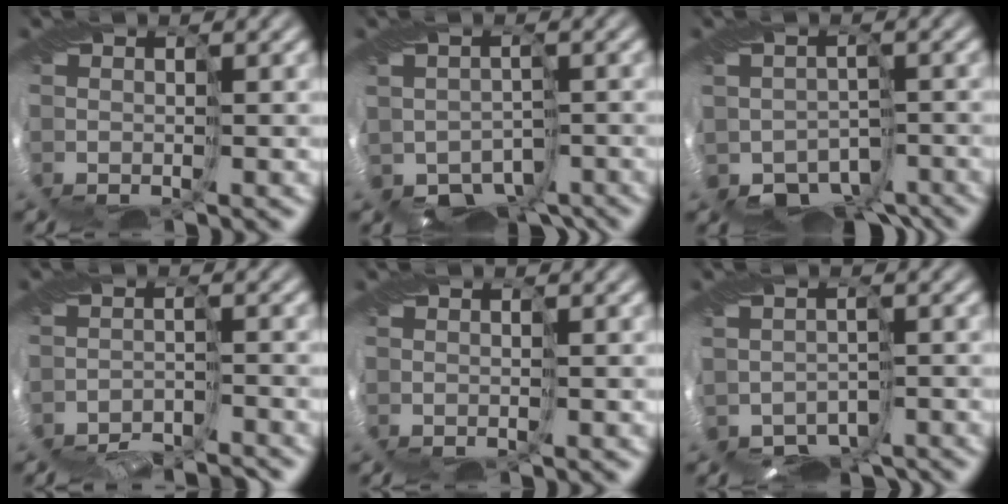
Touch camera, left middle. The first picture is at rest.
{"total": 4.4, "force": [-2.9, 3.0, 1.2], "torque": [-0.010, -0.016, -0.042]}
{"total": 5.0, "force": [-3.5, 3.2, 1.3], "torque": [-0.014, -0.023, -0.053]}
{"total": 5.1, "force": [-5.1, 0.3, -0.1], "torque": [-0.004, -0.003, -0.088]}
{"total": 0.0}
{"total": 3.1, "force": [-2.6, 1.7, 0.2], "torque": [0.004, -0.015, -0.045]}